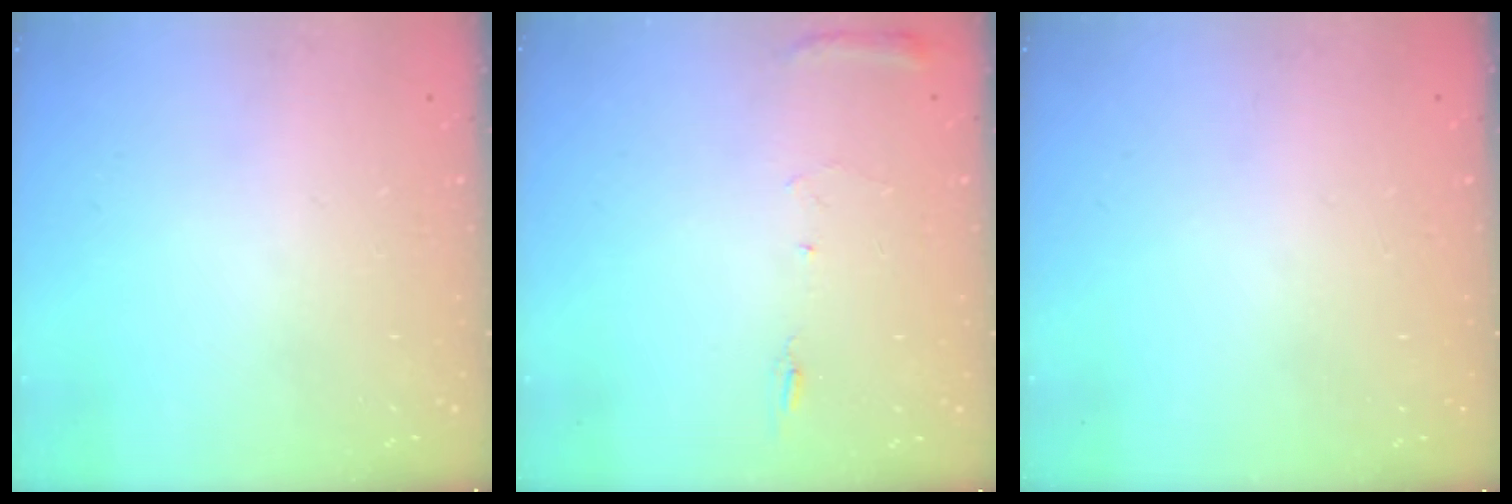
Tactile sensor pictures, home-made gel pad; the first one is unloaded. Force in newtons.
{"total": 6.9, "press": 6.9, "slide": 0.7}
{"total": 0.0}